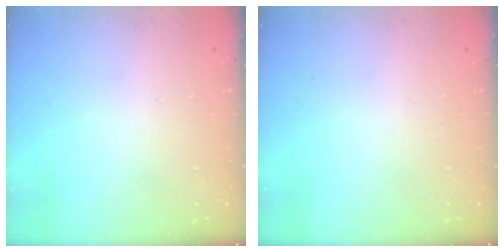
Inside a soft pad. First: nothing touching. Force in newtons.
{"total": 0.0}